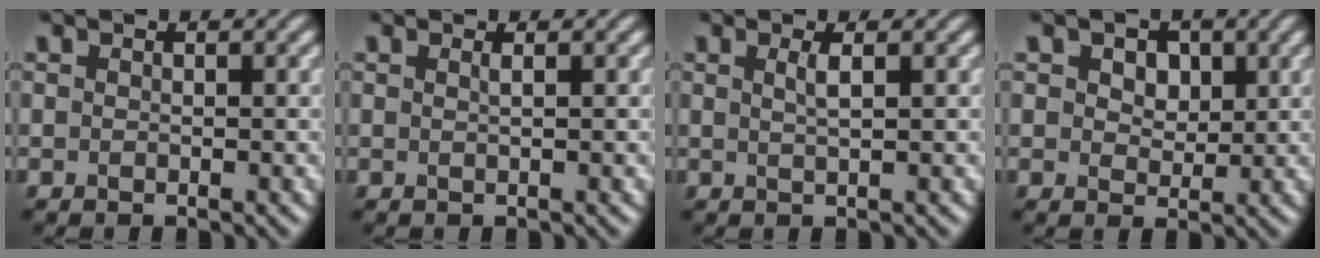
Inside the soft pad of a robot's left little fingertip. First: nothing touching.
{"total": 0.7, "force": [0.3, 0.3, 0.6], "torque": [-0.005, 0.002, 0.001]}
{"total": 1.6, "force": [0.5, 0.4, 1.4], "torque": [-0.022, 0.003, 0.006]}
{"total": 3.5, "force": [1.4, 2.4, 2.2], "torque": [-0.034, 0.010, 0.007]}